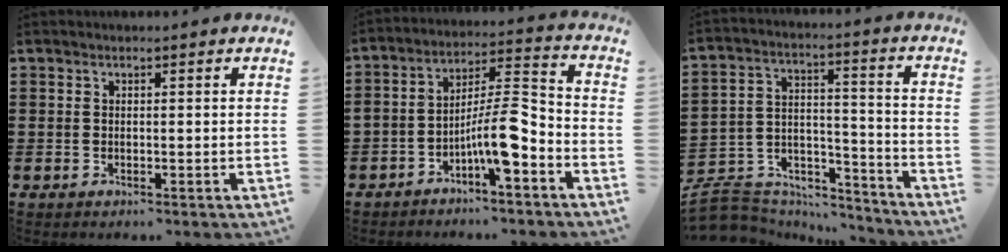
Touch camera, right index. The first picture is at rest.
{"total": 9.2, "force": [-4.7, 2.0, 7.7], "torque": [-0.140, 0.000, -0.089]}
{"total": 7.7, "force": [-7.0, 3.0, 1.2], "torque": [-0.032, 0.006, -0.138]}